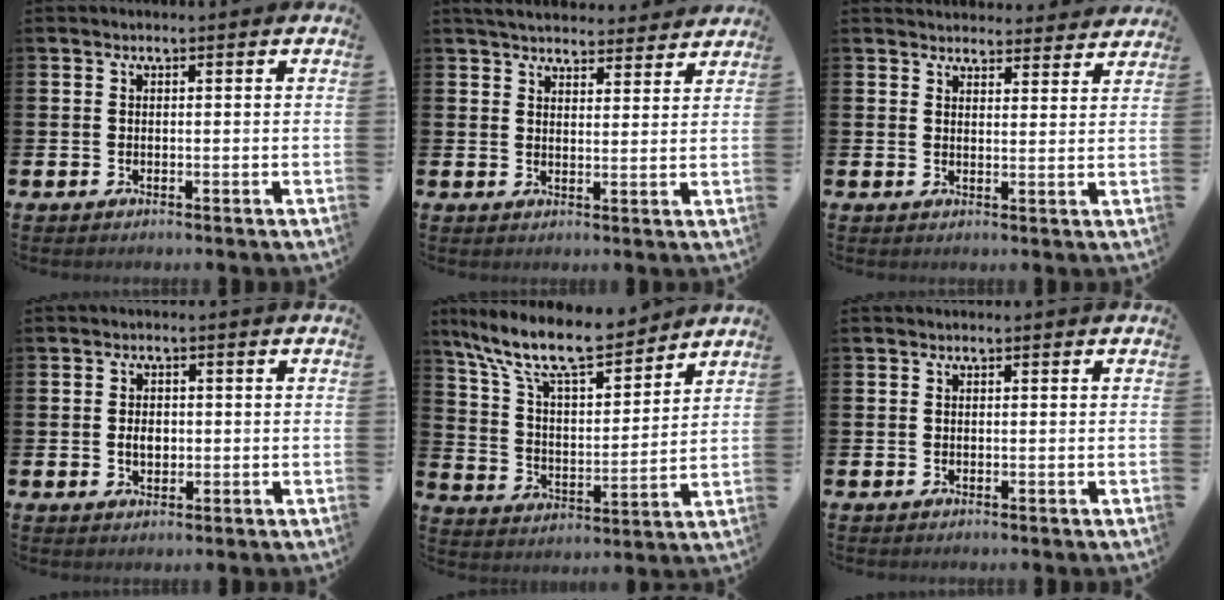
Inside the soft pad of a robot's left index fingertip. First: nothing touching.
{"total": 4.6, "force": [4.5, 0.9, 0.5], "torque": [-0.017, -0.026, 0.079]}
{"total": 3.8, "force": [3.8, 0.7, 0.0], "torque": [0.008, -0.025, 0.067]}
{"total": 2.5, "force": [0.0, 1.7, 1.8], "torque": [-0.014, -0.003, -0.006]}
{"total": 12.0, "force": [10.5, 2.7, 5.3], "torque": [-0.135, -0.060, 0.183]}
{"total": 0.0}